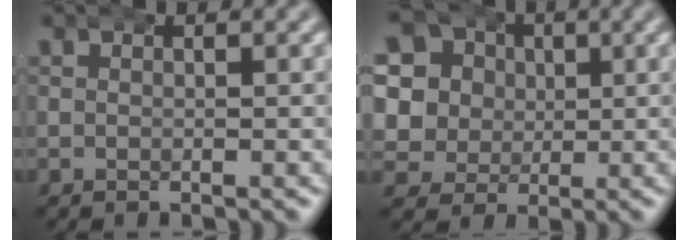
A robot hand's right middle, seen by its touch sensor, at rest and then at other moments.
{"total": 13.4, "force": [1.5, 12.2, 5.2], "torque": [-0.149, -0.024, 0.011]}